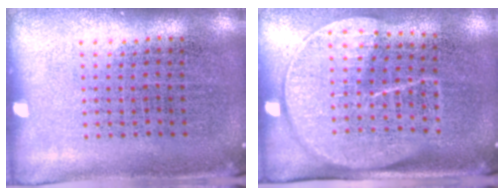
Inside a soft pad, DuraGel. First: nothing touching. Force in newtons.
{"total": 1.8, "press": 1.5, "slide": 1.0}